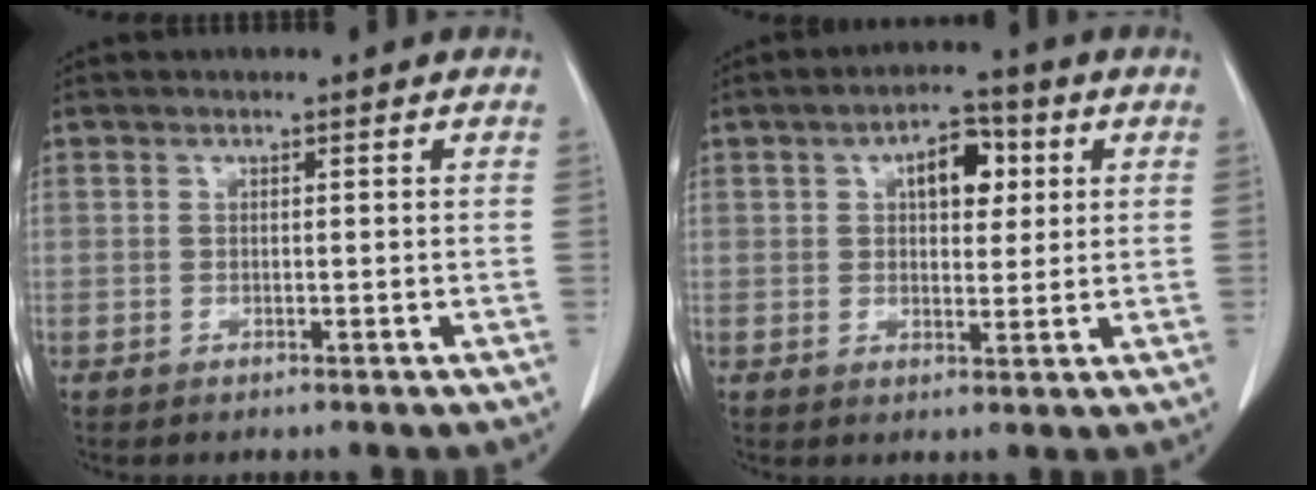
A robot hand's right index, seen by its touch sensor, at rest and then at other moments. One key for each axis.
{"total": 6.6, "fx": 2.0, "fy": 3.3, "fz": 5.3, "tx": -0.079, "ty": 0.016, "tz": 0.030}